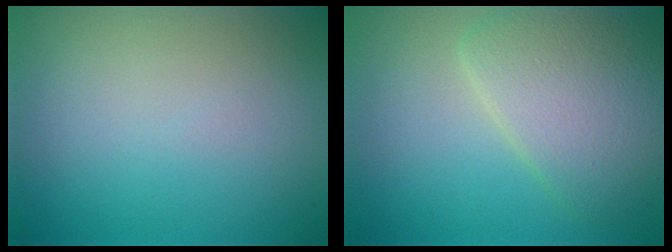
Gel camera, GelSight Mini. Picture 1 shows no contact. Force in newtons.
{"total": 5.3, "press": 5.3, "slide": 0.1}